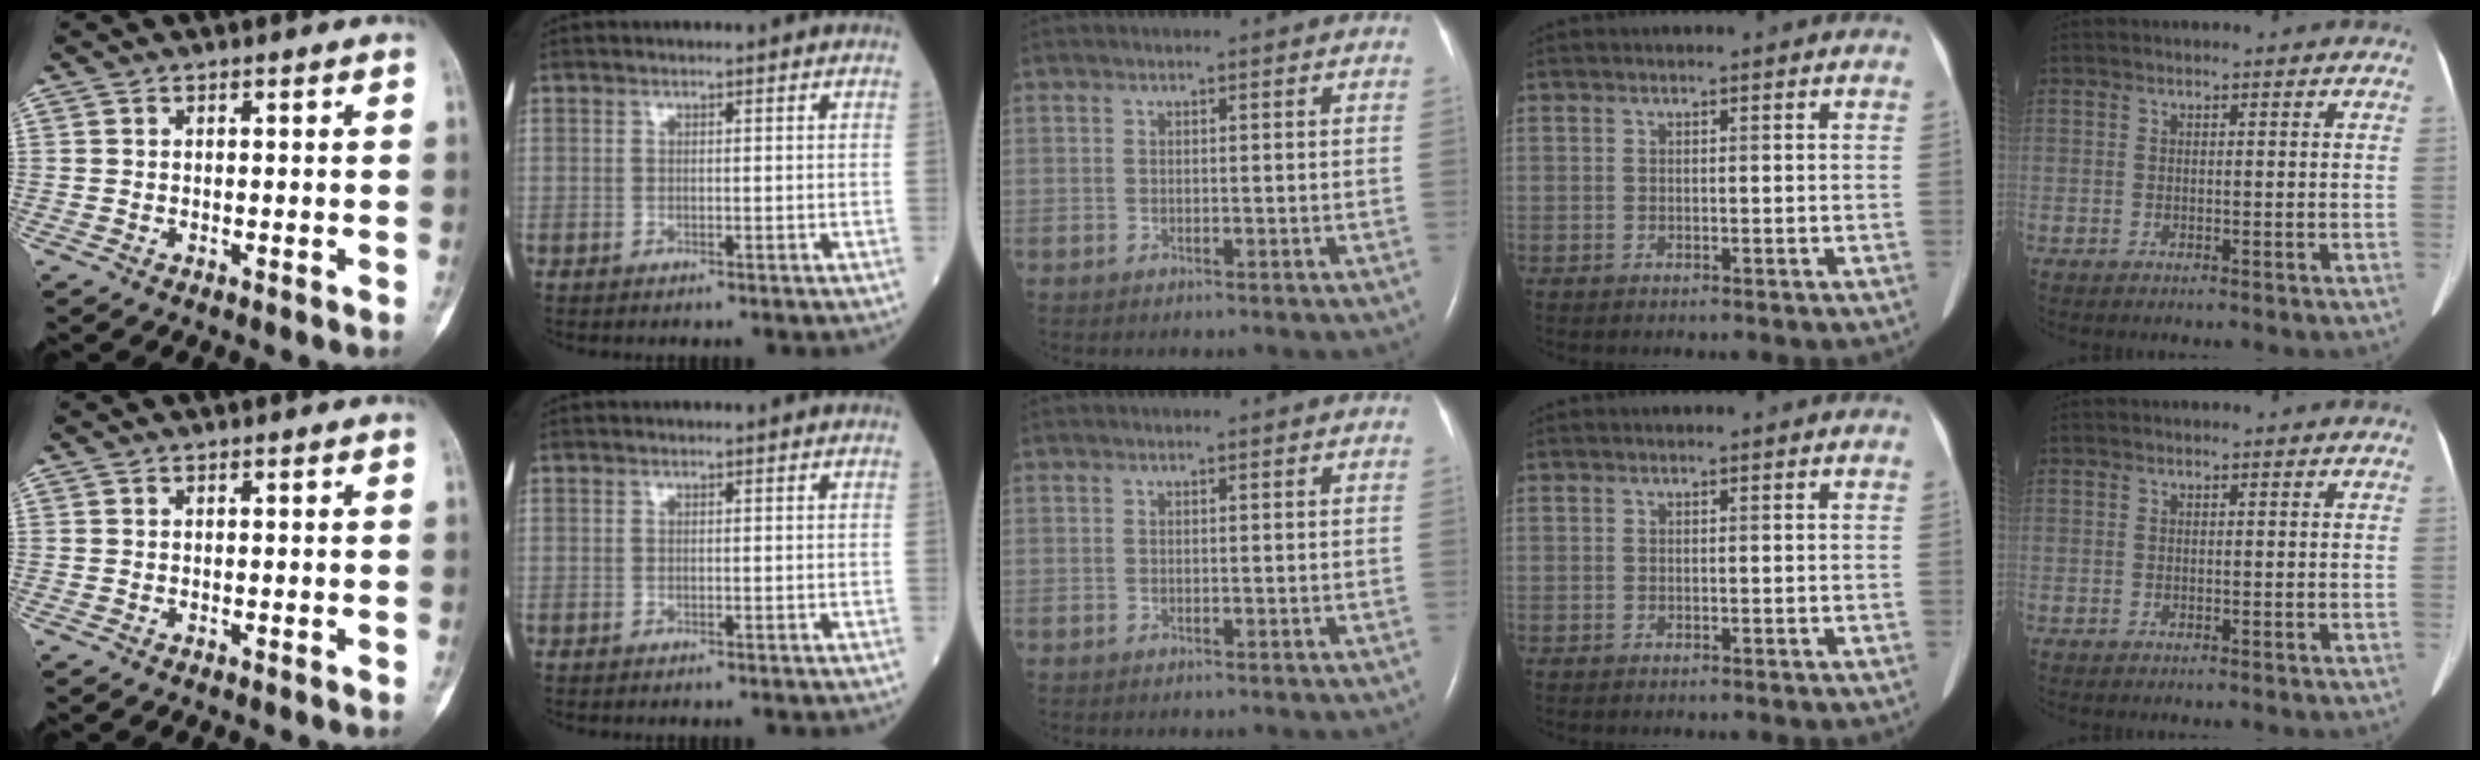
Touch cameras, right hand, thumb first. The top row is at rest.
{}